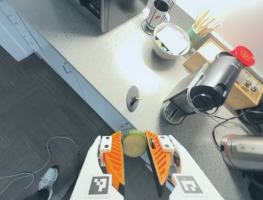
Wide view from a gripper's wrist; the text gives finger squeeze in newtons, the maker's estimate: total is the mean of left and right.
{"total": 9.7, "left": 10.1, "right": 9.3}